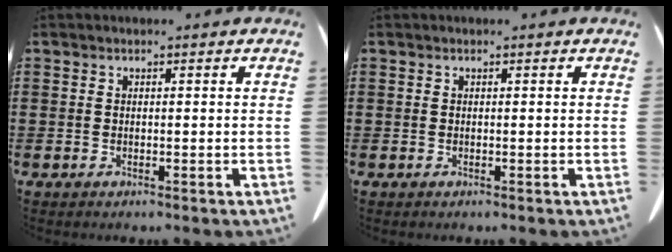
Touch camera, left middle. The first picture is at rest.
{"total": 0.0}